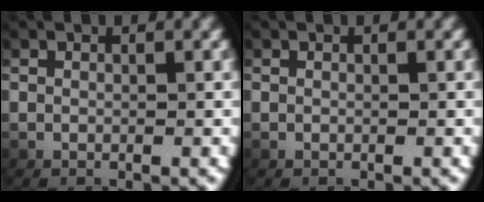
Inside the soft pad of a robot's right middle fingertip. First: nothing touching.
{"total": 0.0}